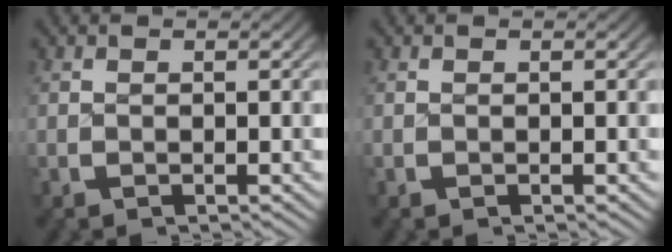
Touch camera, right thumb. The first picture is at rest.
{"total": 0.0}